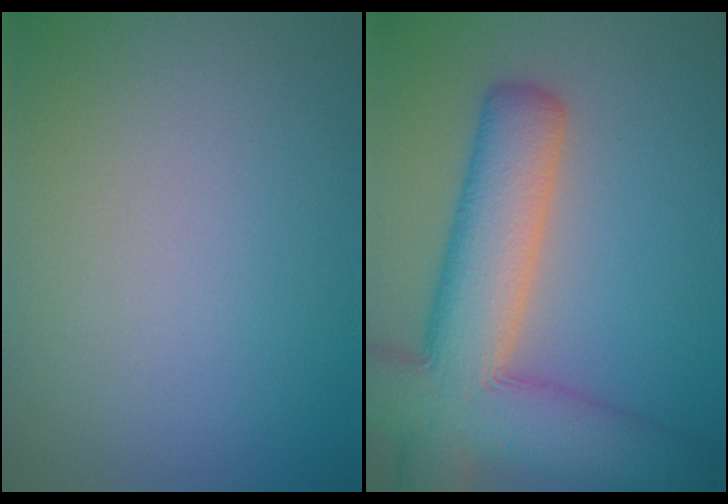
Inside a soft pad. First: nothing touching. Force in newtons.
{"total": 11.2, "press": 11.2, "slide": 0.8}